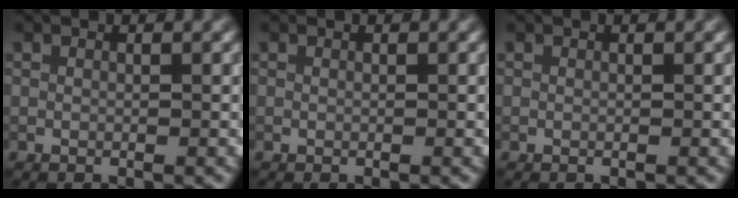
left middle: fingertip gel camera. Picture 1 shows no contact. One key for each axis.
{"total": 0.0}
{"total": 0.0}